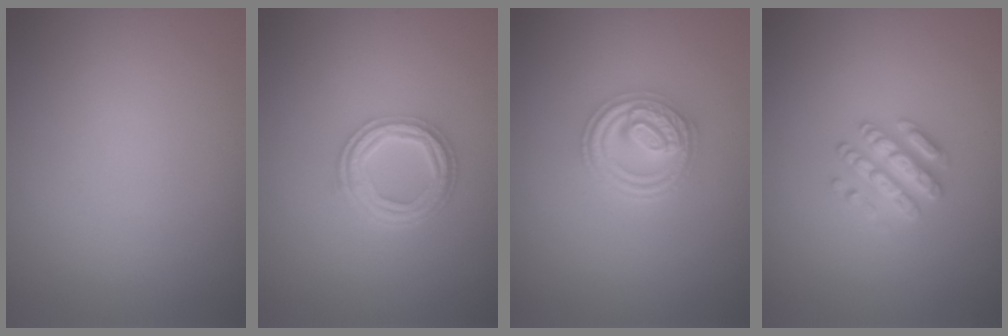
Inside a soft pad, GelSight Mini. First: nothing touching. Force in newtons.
{"total": 4.2, "press": 3.1, "slide": 2.8}
{"total": 3.9, "press": 3.3, "slide": 2.0}
{"total": 2.9, "press": 2.8, "slide": 0.5}